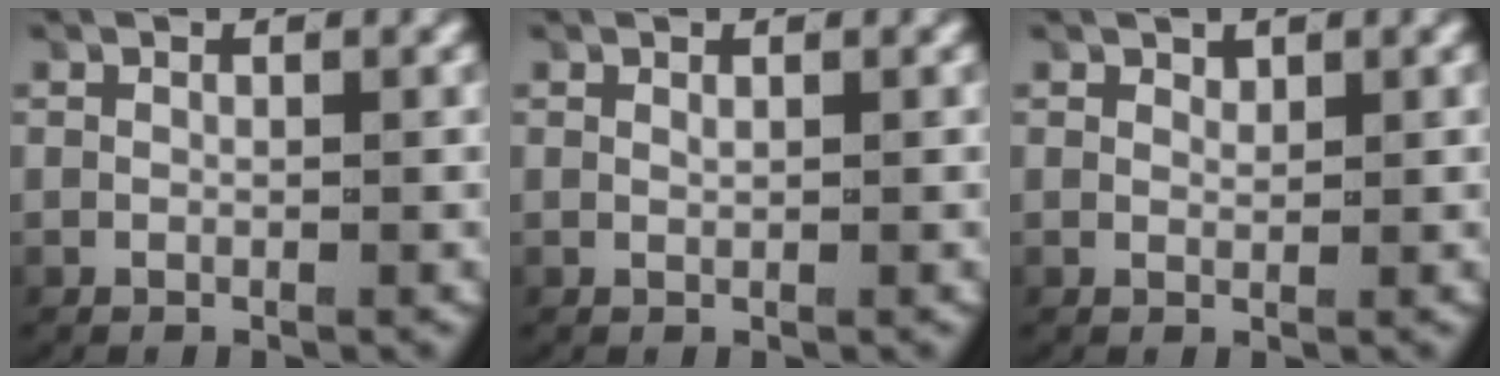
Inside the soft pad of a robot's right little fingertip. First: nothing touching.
{"total": 0.5, "force": [0.4, 0.3, 0.3], "torque": [-0.009, 0.000, 0.009]}
{"total": 1.1, "force": [0.9, 0.5, 0.2], "torque": [-0.005, -0.004, 0.020]}